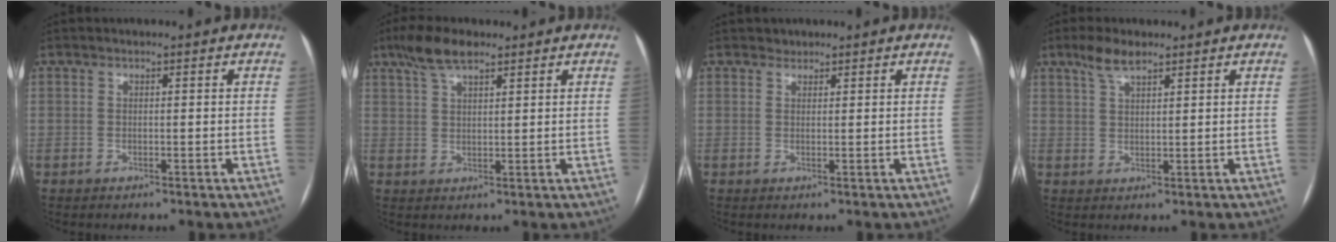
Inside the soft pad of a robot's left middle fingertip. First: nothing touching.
{"total": 5.9, "force": [4.2, 1.6, 3.8], "torque": [-0.082, 0.018, 0.080]}
{"total": 1.0, "force": [0.8, 0.6, -0.2], "torque": [0.005, 0.000, 0.009]}
{"total": 3.9, "force": [2.9, 1.0, 2.5], "torque": [-0.055, 0.010, 0.058]}